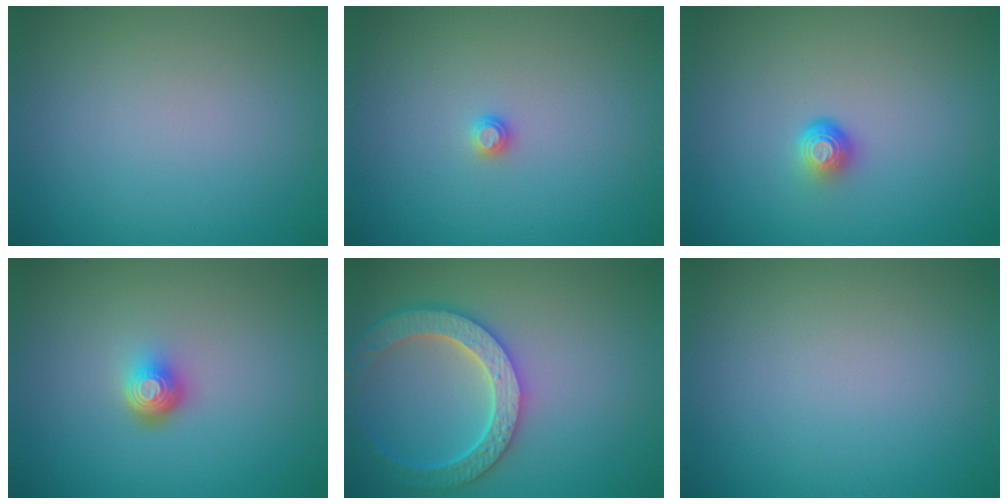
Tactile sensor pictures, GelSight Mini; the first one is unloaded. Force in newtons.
{"total": 0.8, "press": 0.8, "slide": 0.1}
{"total": 1.7, "press": 1.1, "slide": 1.3}
{"total": 2.2, "press": 1.4, "slide": 1.7}
{"total": 5.9, "press": 4.7, "slide": 3.5}
{"total": 0.0}